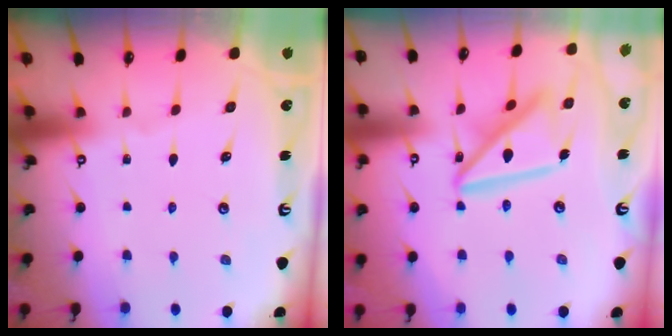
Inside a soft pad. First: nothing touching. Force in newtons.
{"total": 13.9, "press": 13.9, "slide": 1.5}